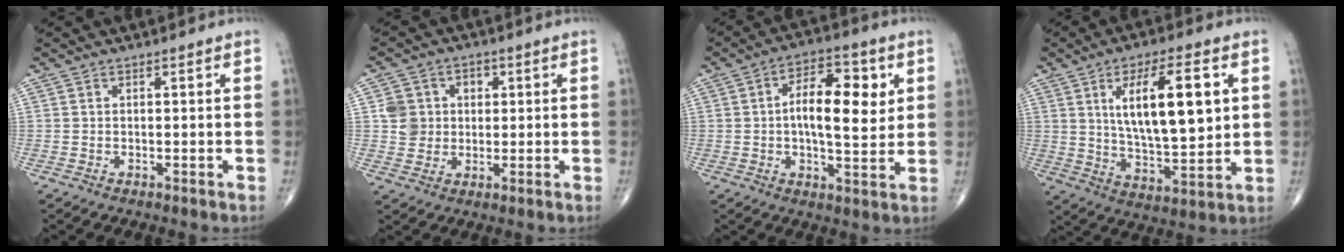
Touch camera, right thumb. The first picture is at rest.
{"total": 6.9, "force": [1.2, 6.4, 2.2], "torque": [-0.003, 0.005, 0.020]}
{"total": 13.0, "force": [2.3, 5.9, 11.4], "torque": [-0.157, -0.001, 0.031]}
{"total": 17.3, "force": [4.6, 6.3, 15.4], "torque": [-0.240, -0.019, 0.082]}